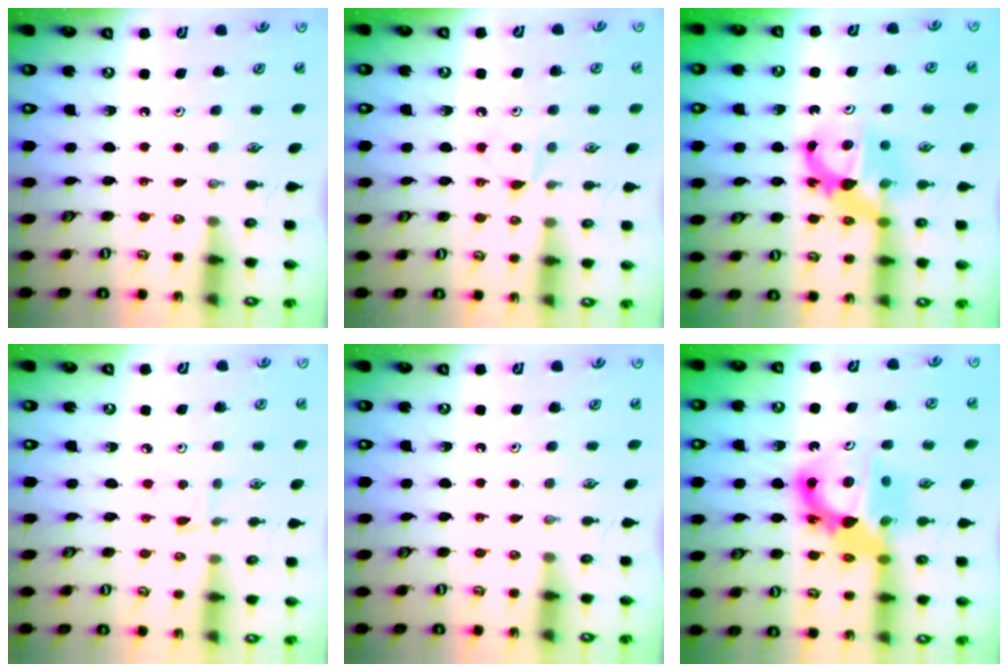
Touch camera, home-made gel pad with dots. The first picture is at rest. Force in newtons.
{"total": 6.0, "press": 6.0, "slide": 0.7}
{"total": 6.7, "press": 6.7, "slide": 0.2}
{"total": 1.2, "press": 1.2, "slide": 0.1}
{"total": 0.0}
{"total": 12.0, "press": 11.9, "slide": 1.0}